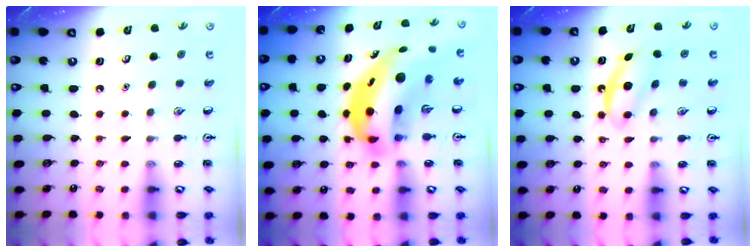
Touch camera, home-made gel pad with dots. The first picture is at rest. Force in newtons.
{"total": 13.0, "press": 12.5, "slide": 3.5}
{"total": 5.2, "press": 5.1, "slide": 0.9}